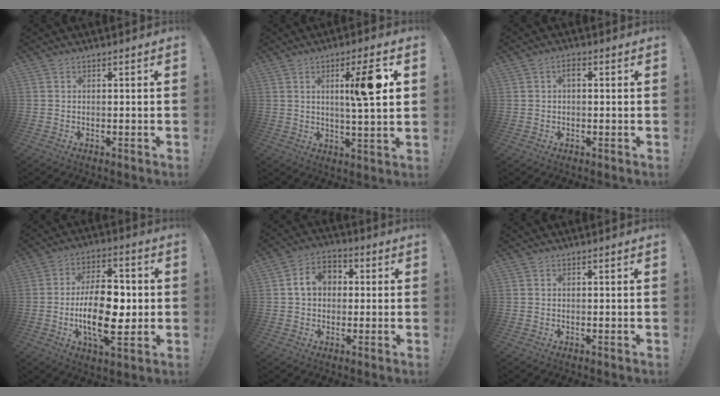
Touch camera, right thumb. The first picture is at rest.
{"total": 12.3, "force": [3.5, 0.8, 11.8], "torque": [-0.178, -0.010, 0.041]}
{"total": 2.3, "force": [0.4, 1.9, 1.2], "torque": [-0.012, -0.001, 0.003]}
{"total": 18.1, "force": [-2.2, 9.0, 15.6], "torque": [-0.268, 0.001, -0.041]}
{"total": 8.2, "force": [1.3, 6.5, 4.8], "torque": [-0.076, 0.014, 0.027]}
{"total": 0.0}